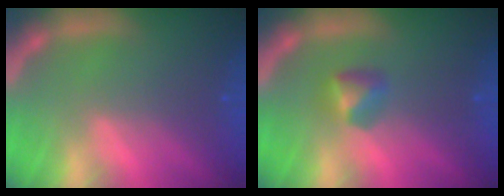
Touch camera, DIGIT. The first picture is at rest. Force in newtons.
{"total": 1.9}